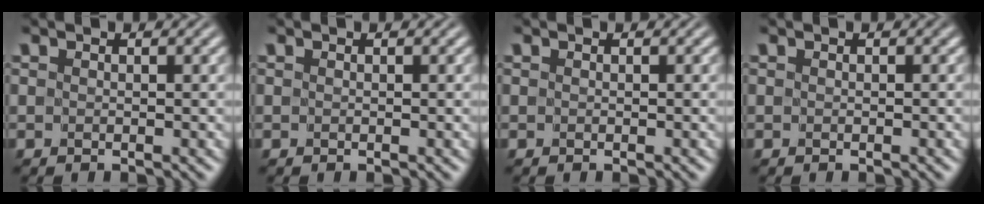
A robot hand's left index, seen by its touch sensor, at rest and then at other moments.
{"total": 0.0}
{"total": 0.0}
{"total": 0.0}